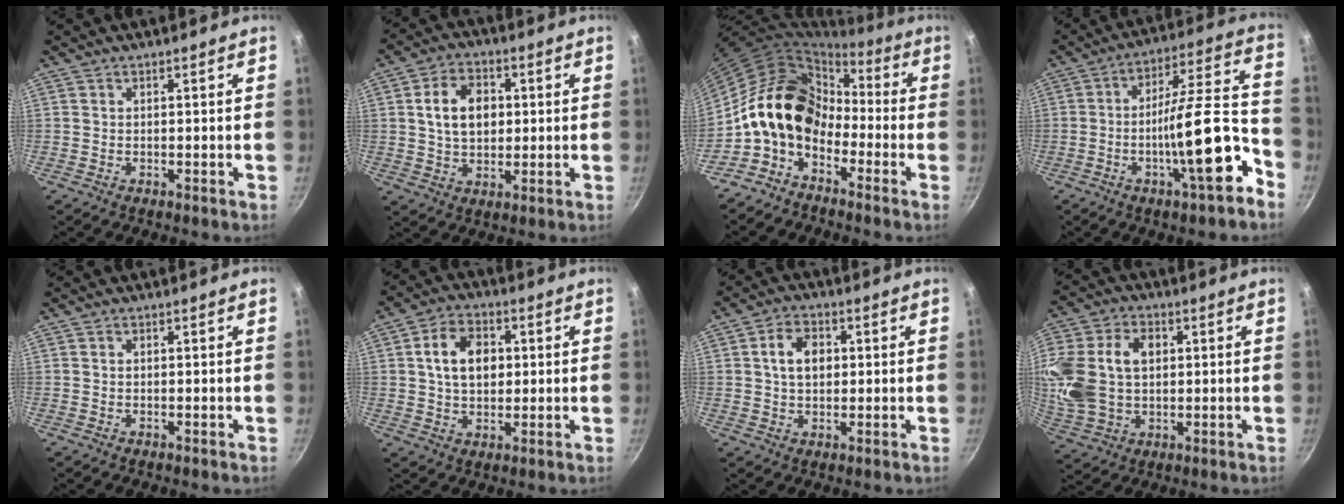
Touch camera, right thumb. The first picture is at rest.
{"total": 9.8, "force": [1.4, 7.0, 6.7], "torque": [-0.094, 0.007, 0.022]}
{"total": 13.3, "force": [-3.7, 9.9, 8.2], "torque": [-0.101, 0.051, -0.089]}
{"total": 17.0, "force": [-7.2, 3.8, 15.0], "torque": [-0.196, 0.056, -0.117]}
{"total": 0.0}
{"total": 9.9, "force": [1.6, 7.1, 6.8], "torque": [-0.096, 0.009, 0.021]}
{"total": 6.9, "force": [1.0, 4.9, 4.7], "torque": [-0.063, 0.009, 0.014]}
{"total": 18.8, "force": [3.0, 13.6, 12.6], "torque": [-0.265, 0.014, 0.059]}